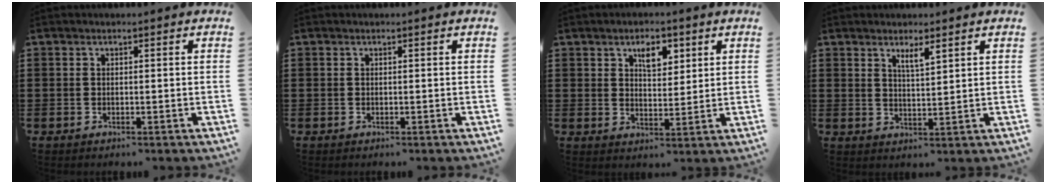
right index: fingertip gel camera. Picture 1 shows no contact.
{"total": 0.0}
{"total": 4.4, "force": [2.6, 2.0, 3.0], "torque": [-0.049, 0.003, 0.041]}
{"total": 2.8, "force": [2.0, 0.5, 1.9], "torque": [-0.032, -0.001, 0.032]}